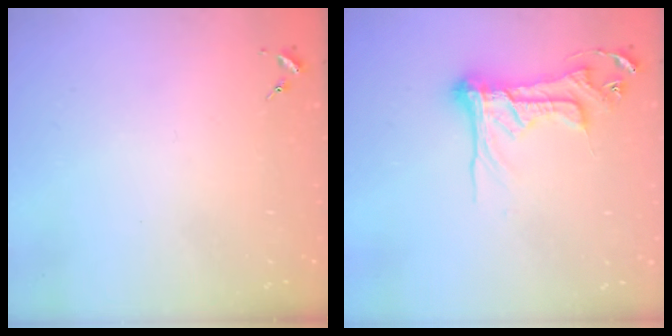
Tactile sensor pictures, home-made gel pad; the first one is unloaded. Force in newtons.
{"total": 14.7, "press": 14.6, "slide": 1.7}